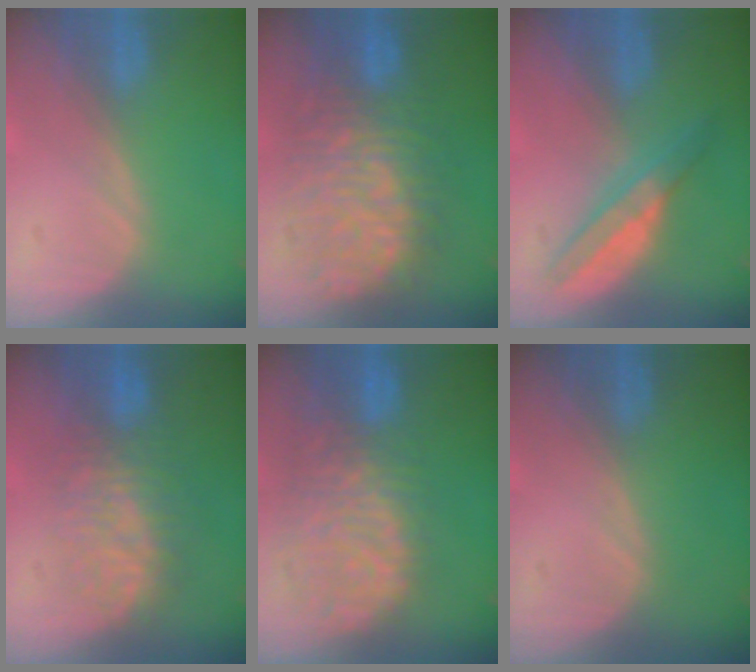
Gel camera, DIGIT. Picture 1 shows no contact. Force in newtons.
{"total": 12.0, "press": 11.9, "slide": 1.3}
{"total": 5.1, "press": 5.0, "slide": 1.1}
{"total": 7.8, "press": 7.4, "slide": 2.4}
{"total": 11.5, "press": 9.7, "slide": 6.3}
{"total": 0.0}